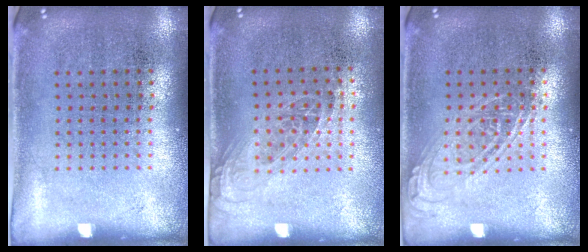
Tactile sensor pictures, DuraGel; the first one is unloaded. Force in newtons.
{"total": 1.2, "press": 0.9, "slide": 0.7}
{"total": 1.1, "press": 1.1, "slide": 0.1}